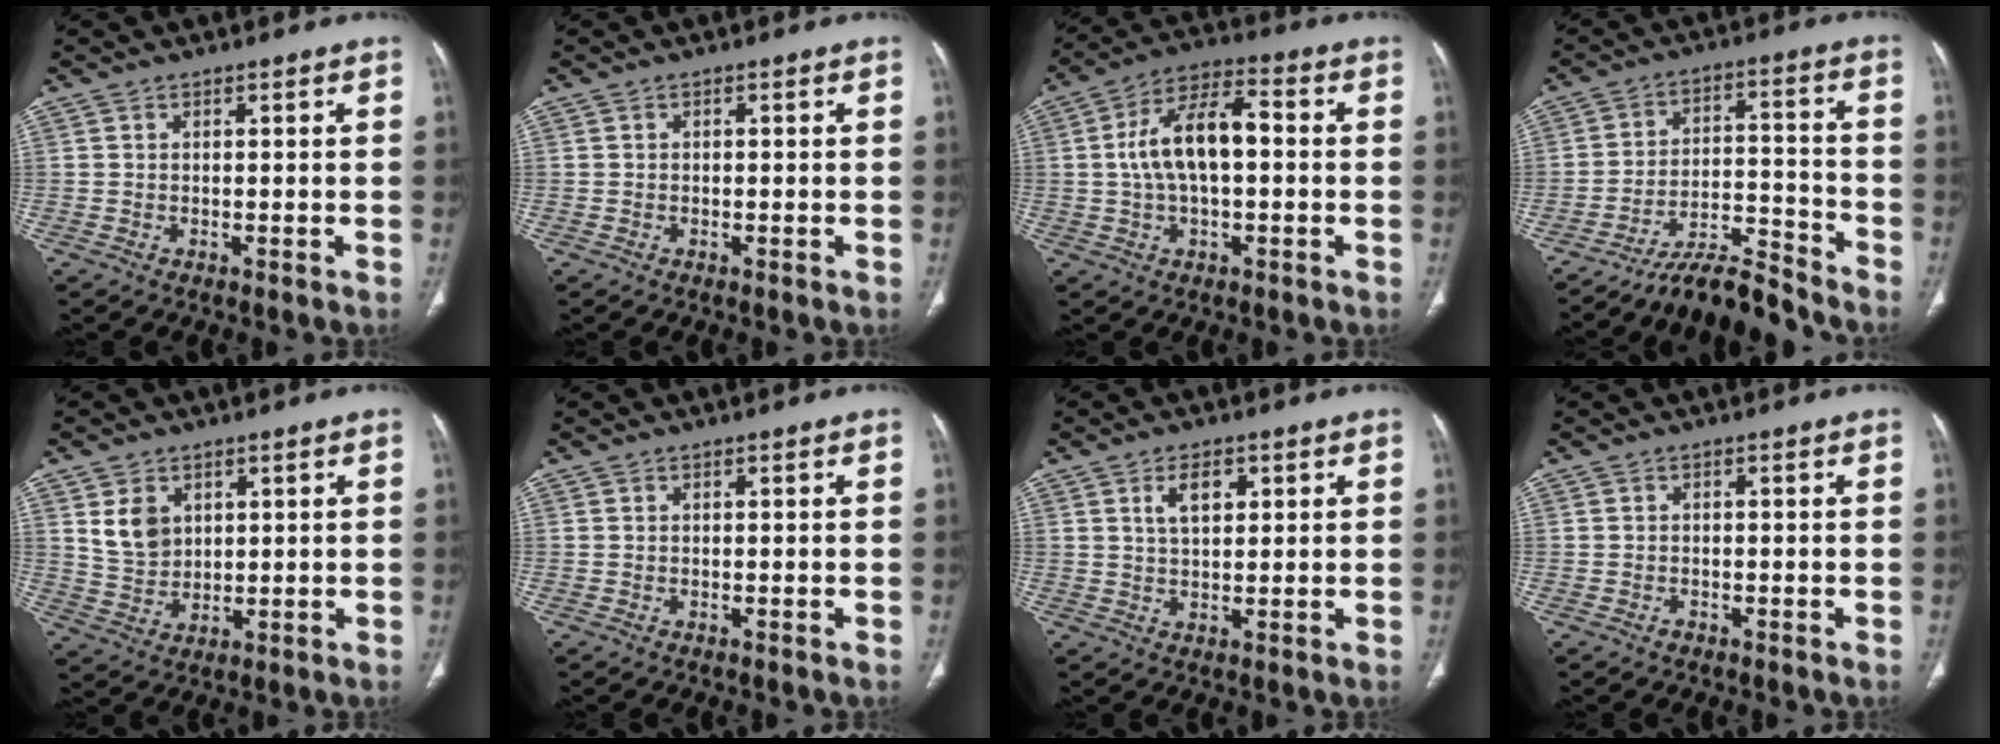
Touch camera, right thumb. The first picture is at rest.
{"total": 0.0}
{"total": 12.6, "force": [0.4, 6.2, 11.0], "torque": [-0.203, 0.032, 0.000]}
{"total": 9.0, "force": [-8.8, 0.8, 1.4], "torque": [-0.026, 0.090, -0.153]}
{"total": 6.4, "force": [2.6, 4.8, 3.4], "torque": [-0.046, -0.017, 0.059]}
{"total": 0.0}
{"total": 4.8, "force": [1.9, 2.5, 3.6], "torque": [-0.054, -0.005, 0.036]}
{"total": 0.8, "force": [-0.5, 0.5, 0.3], "torque": [-0.004, 0.002, -0.010]}